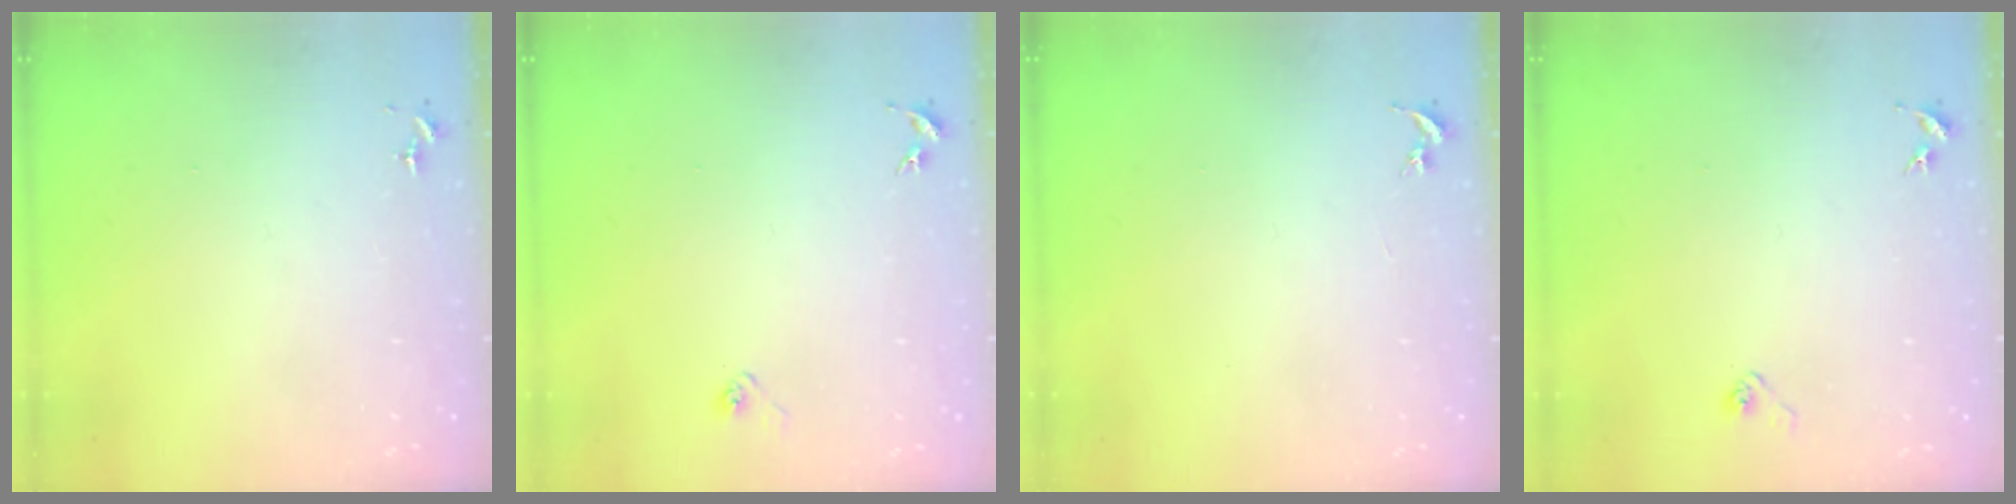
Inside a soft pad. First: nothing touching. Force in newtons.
{"total": 2.8, "press": 2.6, "slide": 1.1}
{"total": 0.0}
{"total": 3.0, "press": 2.9, "slide": 0.9}